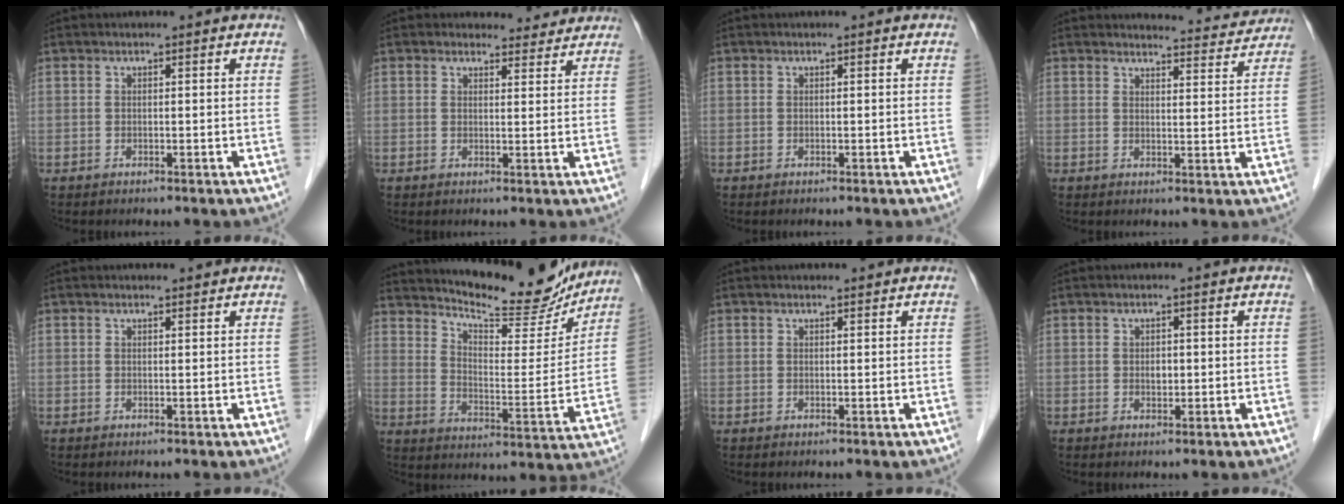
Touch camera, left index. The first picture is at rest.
{"total": 3.7, "force": [3.4, 1.4, -0.3], "torque": [0.009, -0.004, 0.031]}
{"total": 0.0}
{"total": 7.0, "force": [7.0, 0.7, -0.1], "torque": [0.008, -0.016, 0.069]}
{"total": 0.7, "force": [0.7, 0.1, 0.1], "torque": [-0.009, 0.000, 0.010]}
{"total": 18.8, "force": [16.6, 2.5, 8.5], "torque": [-0.136, -0.013, 0.239]}
{"total": 0.6, "force": [0.6, 0.1, 0.1], "torque": [-0.008, 0.000, 0.008]}
{"total": 1.2, "force": [-0.3, 0.9, 0.9], "torque": [-0.013, -0.003, -0.004]}